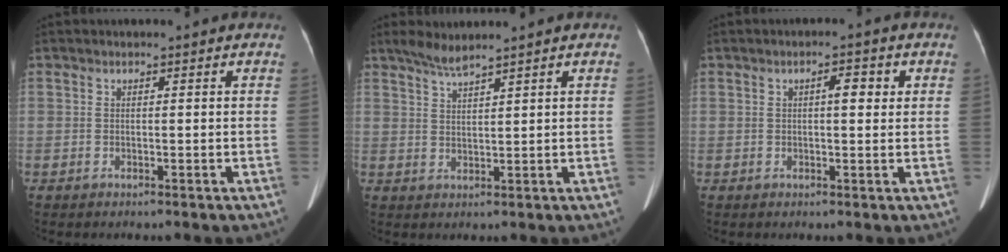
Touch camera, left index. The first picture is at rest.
{"total": 2.9, "force": [2.5, -0.5, 1.3], "torque": [-0.030, 0.005, 0.055]}
{"total": 2.8, "force": [0.8, 0.9, 2.5], "torque": [-0.040, 0.009, 0.011]}